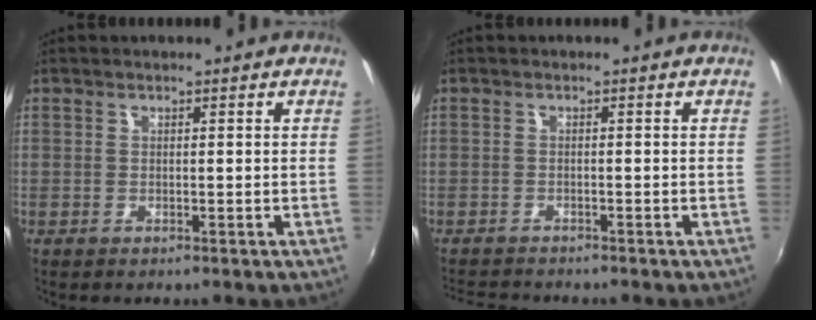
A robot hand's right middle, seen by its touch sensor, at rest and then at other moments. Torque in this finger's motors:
{"motor_torque": [-0.15, -0.11, -0.03, 0.00]}